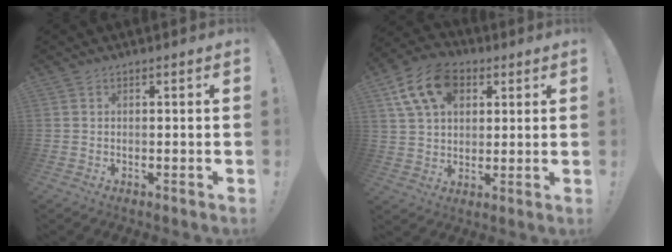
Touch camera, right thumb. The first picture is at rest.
{"total": 15.1, "force": [6.4, 10.5, 8.8], "torque": [-0.155, -0.016, 0.123]}